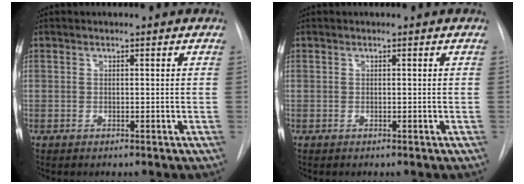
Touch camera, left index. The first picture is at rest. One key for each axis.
{"total": 0.0}